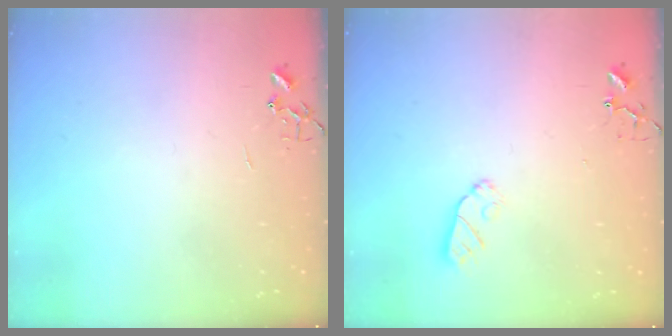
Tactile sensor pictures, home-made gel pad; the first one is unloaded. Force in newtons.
{"total": 6.6, "press": 6.6, "slide": 0.2}